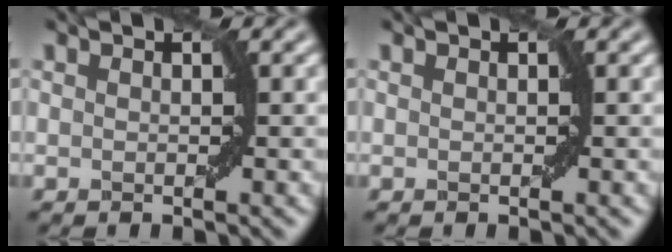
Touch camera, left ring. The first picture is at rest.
{"total": 0.0}